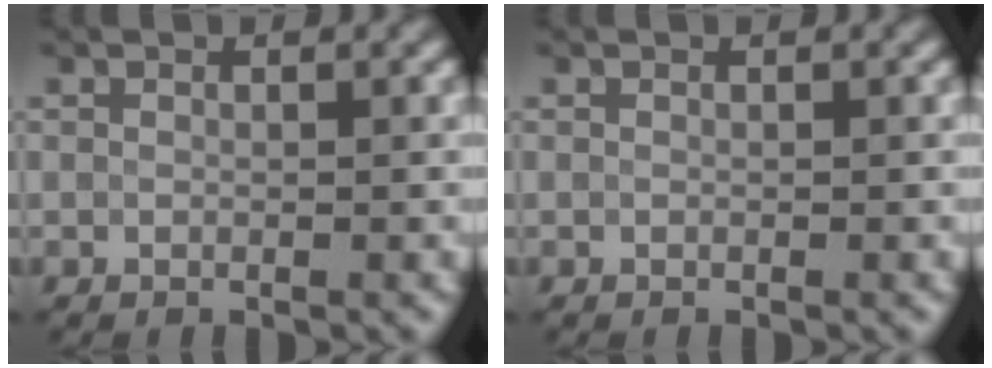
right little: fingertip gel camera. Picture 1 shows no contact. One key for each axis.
{"total": 0.0}